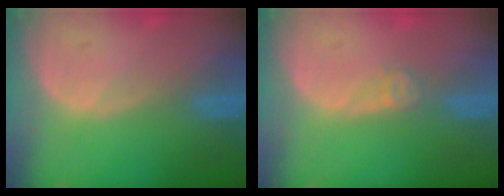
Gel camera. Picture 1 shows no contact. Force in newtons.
{"total": 1.7, "press": 1.4, "slide": 1.0}